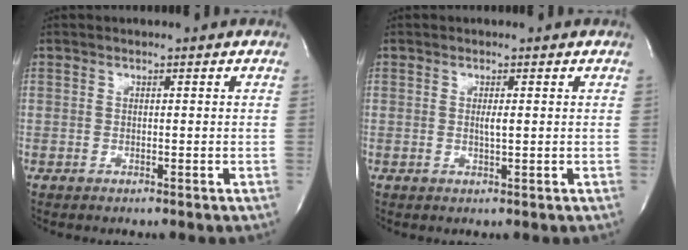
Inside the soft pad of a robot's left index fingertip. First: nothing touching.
{"total": 1.3, "force": [0.2, 0.0, 1.2], "torque": [-0.028, -0.002, 0.004]}